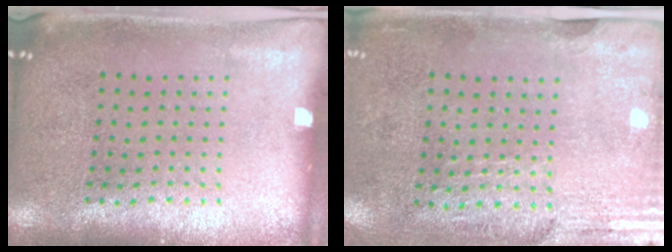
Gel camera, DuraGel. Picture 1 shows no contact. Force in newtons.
{"total": 2.9, "press": 2.5, "slide": 1.5}